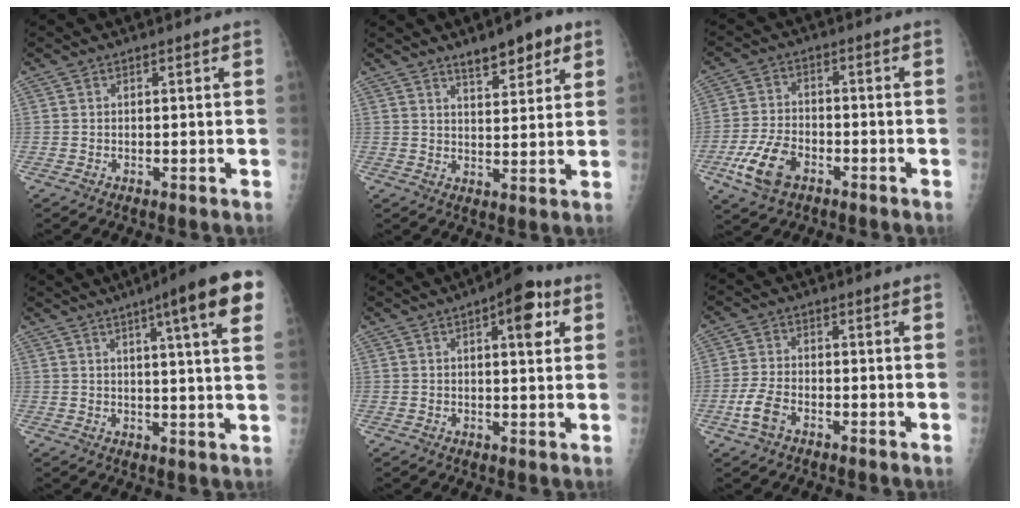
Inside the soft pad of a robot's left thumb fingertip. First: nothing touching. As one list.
[{"total": 7.8, "force": [5.2, 2.6, 5.2], "torque": [-0.058, -0.027, 0.077]}, {"total": 8.9, "force": [-4.3, 5.3, 5.7], "torque": [-0.115, 0.015, -0.080]}, {"total": 14.5, "force": [7.1, 1.5, 12.6], "torque": [-0.163, -0.014, 0.082]}, {"total": 7.8, "force": [3.1, 2.9, 6.5], "torque": [-0.067, -0.002, 0.035]}, {"total": 4.8, "force": [-2.4, 2.6, 3.2], "torque": [-0.076, 0.011, -0.048]}]